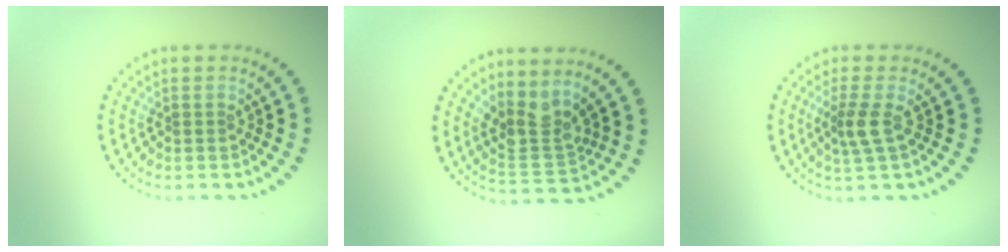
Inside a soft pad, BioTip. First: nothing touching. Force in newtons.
{"total": 3.3, "press": 2.6, "slide": 2.0}
{"total": 2.1, "press": 1.6, "slide": 1.3}